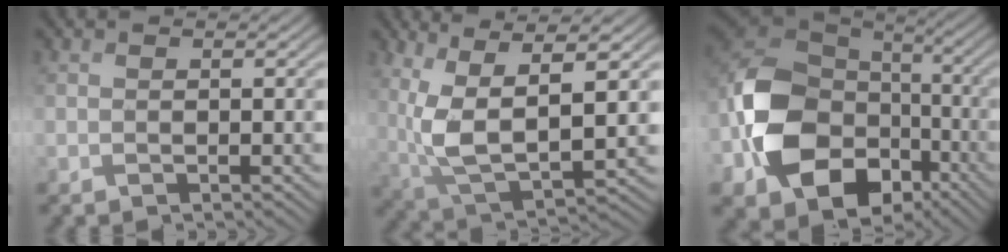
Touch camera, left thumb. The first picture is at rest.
{"total": 9.8, "force": [1.8, 3.8, 8.8], "torque": [-0.205, -0.009, 0.040]}
{"total": 16.6, "force": [-4.9, 12.3, 10.1], "torque": [-0.228, -0.037, -0.090]}